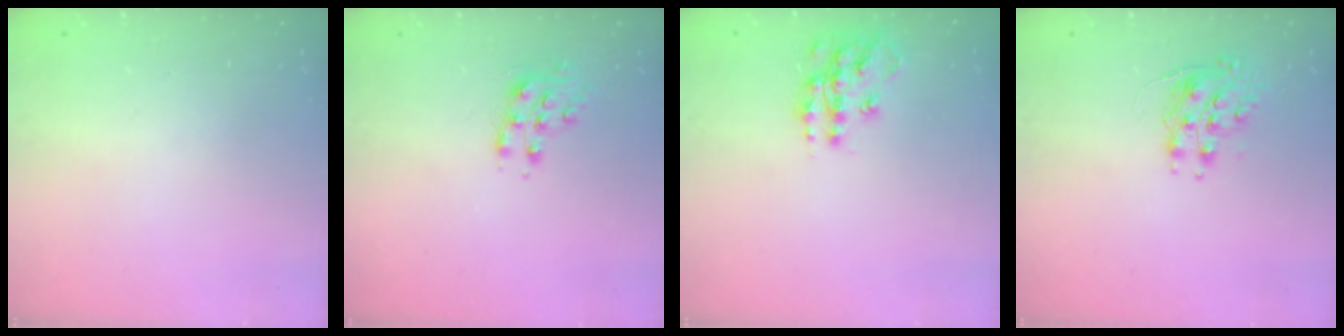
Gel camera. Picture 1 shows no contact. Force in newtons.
{"total": 8.4, "press": 8.4, "slide": 0.2}
{"total": 13.2, "press": 13.1, "slide": 0.9}
{"total": 8.5, "press": 8.4, "slide": 0.6}